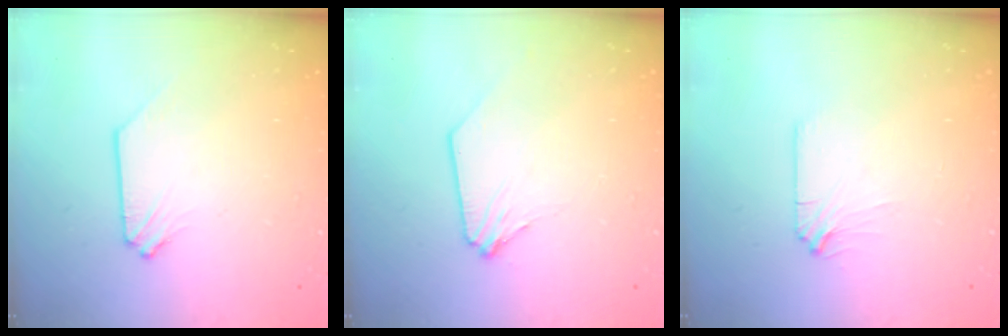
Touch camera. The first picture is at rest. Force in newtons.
{"total": 0.7, "press": 0.7, "slide": 0.0}
{"total": 2.5, "press": 2.5, "slide": 0.4}